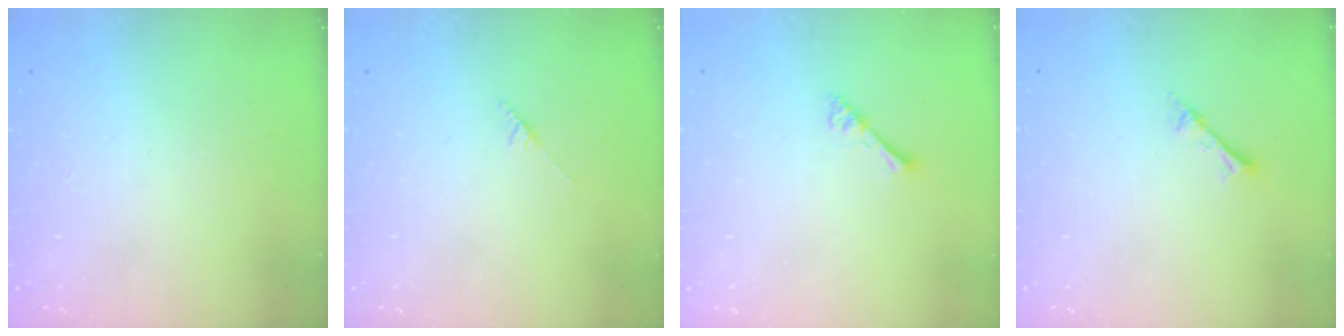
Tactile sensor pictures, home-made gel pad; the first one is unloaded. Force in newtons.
{"total": 2.8, "press": 2.8, "slide": 0.4}
{"total": 3.3, "press": 3.2, "slide": 0.4}
{"total": 2.4, "press": 2.4, "slide": 0.3}